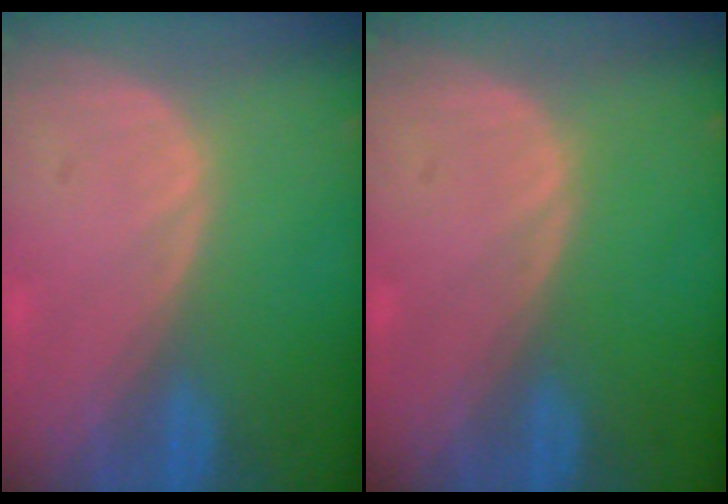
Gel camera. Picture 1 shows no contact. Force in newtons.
{"total": 0.0}